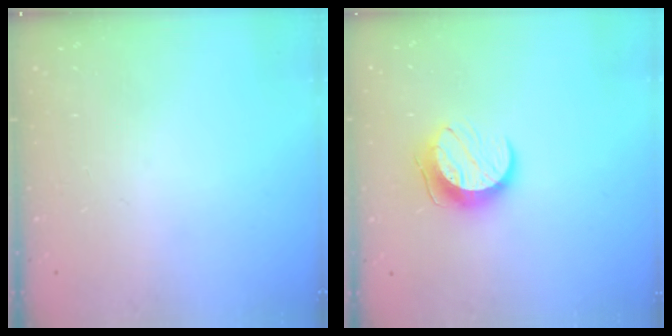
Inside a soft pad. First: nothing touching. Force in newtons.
{"total": 10.1, "press": 10.1, "slide": 0.4}